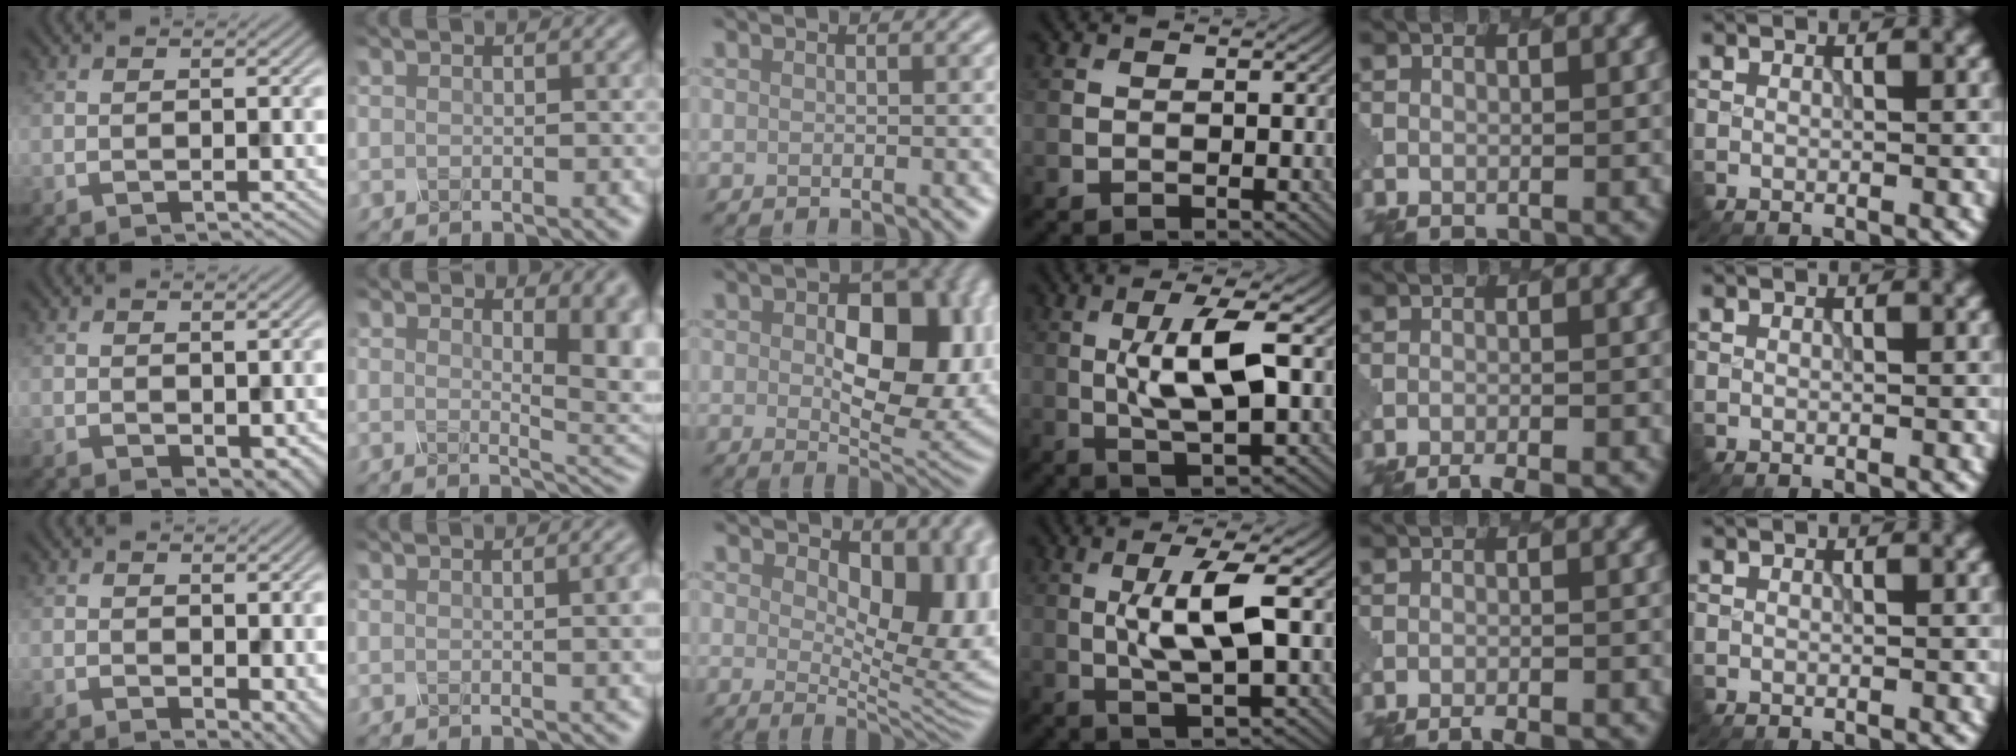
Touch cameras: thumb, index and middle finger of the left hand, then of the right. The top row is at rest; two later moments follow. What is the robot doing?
{"motion": "unscrew", "object": "spray bottle"}